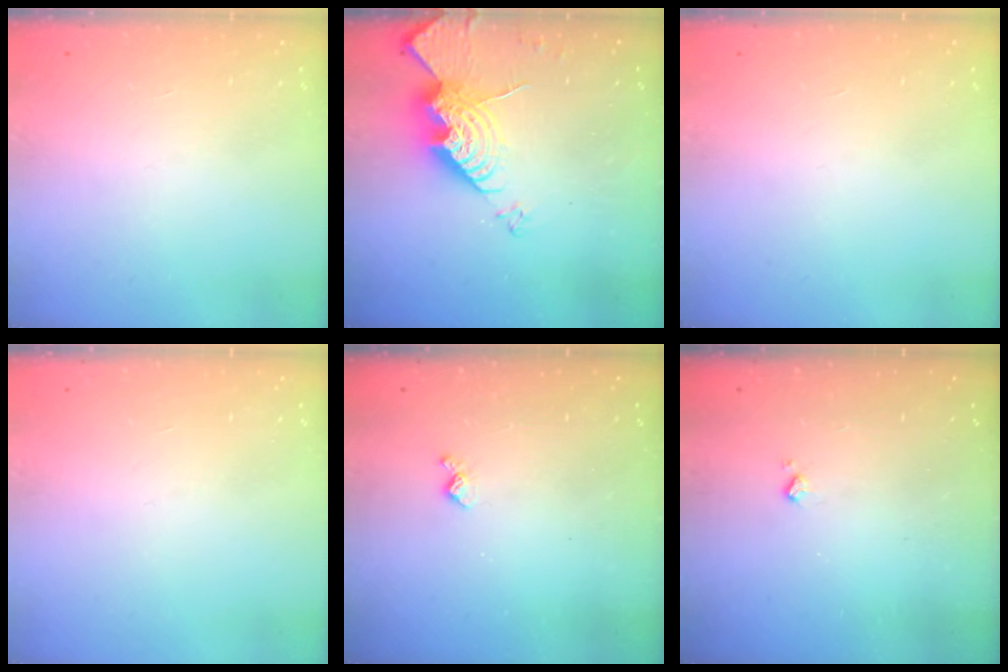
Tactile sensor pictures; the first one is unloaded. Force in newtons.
{"total": 15.8, "press": 15.8, "slide": 1.4}
{"total": 0.0}
{"total": 0.0}
{"total": 3.8, "press": 3.7, "slide": 0.7}
{"total": 3.8, "press": 3.8, "slide": 0.6}